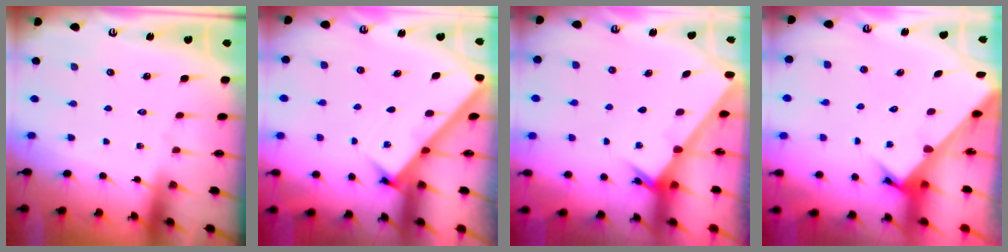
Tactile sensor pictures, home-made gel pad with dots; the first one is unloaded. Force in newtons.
{"total": 2.9, "press": 2.9, "slide": 0.1}
{"total": 2.4, "press": 2.4, "slide": 0.2}
{"total": 3.3, "press": 3.3, "slide": 0.2}